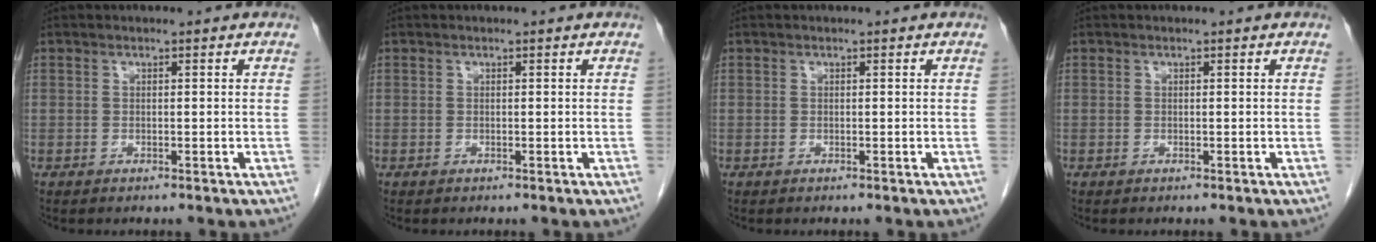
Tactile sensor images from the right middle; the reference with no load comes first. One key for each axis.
{"total": 0.0}
{"total": 0.0}
{"total": 0.0}